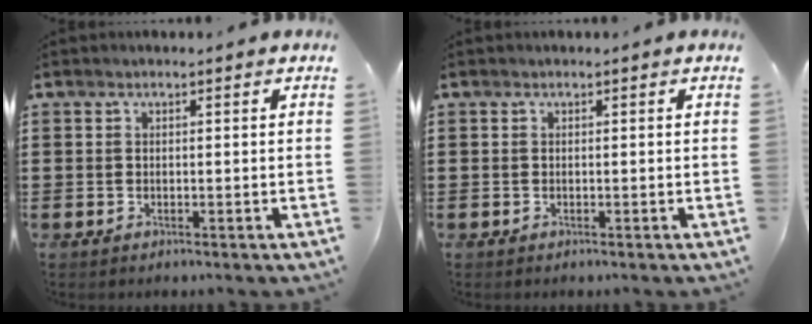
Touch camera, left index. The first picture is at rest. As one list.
[{"total": 0.0}]